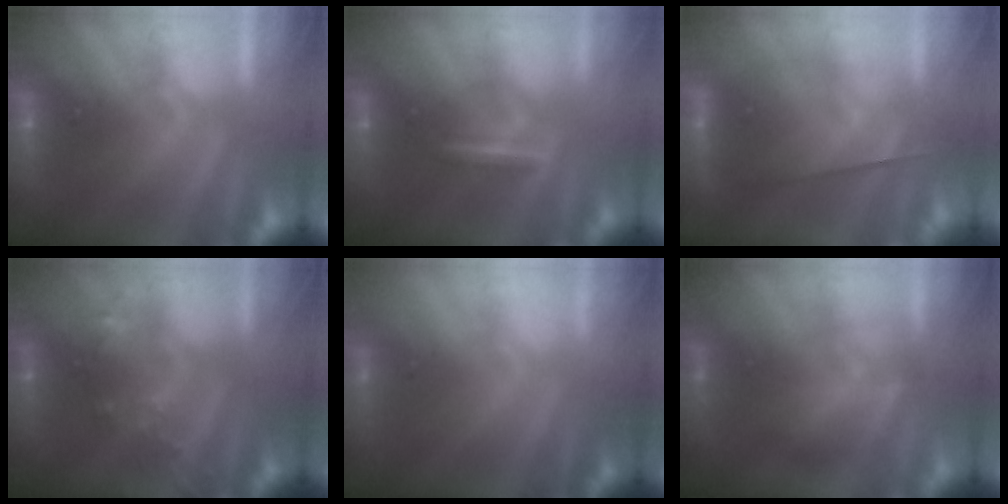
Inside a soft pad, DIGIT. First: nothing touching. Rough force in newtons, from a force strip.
{"total": 8.3}
{"total": 4.0}
{"total": 2.6}
{"total": 2.3}
{"total": 2.8}